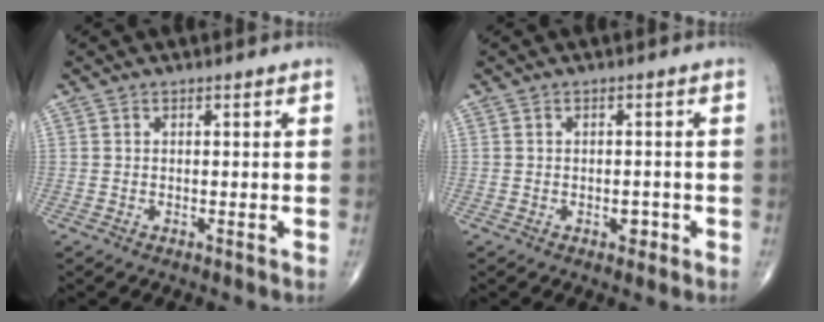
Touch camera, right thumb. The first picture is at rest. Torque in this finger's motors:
{"motor_torque": [2.61, 2.40, 1.36, -1.41, 0.68]}